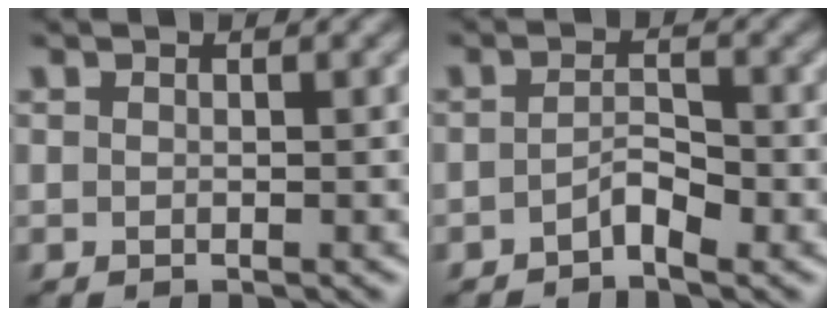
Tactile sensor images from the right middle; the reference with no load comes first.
{"total": 1.9, "force": [-1.2, 0.6, 1.4], "torque": [-0.026, 0.008, -0.024]}